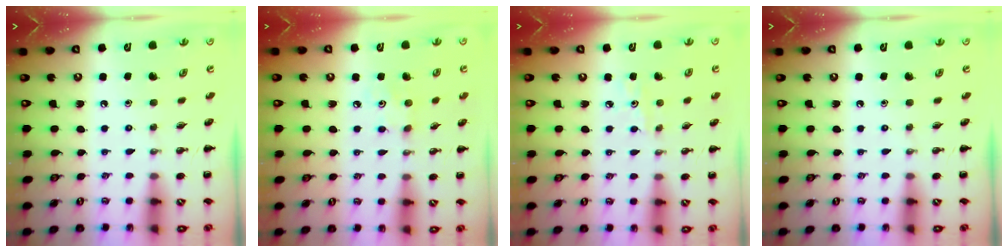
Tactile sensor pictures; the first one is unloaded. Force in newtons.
{"total": 3.5, "press": 3.4, "slide": 0.9}
{"total": 4.0, "press": 3.7, "slide": 1.4}
{"total": 0.0}